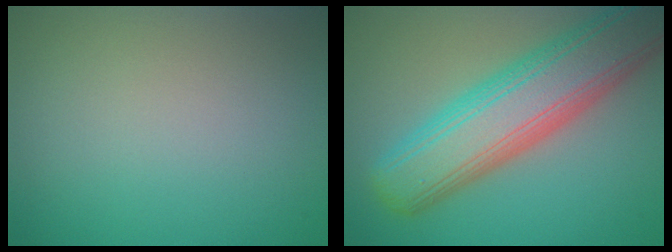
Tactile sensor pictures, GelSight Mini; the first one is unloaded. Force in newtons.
{"total": 9.9, "press": 9.9, "slide": 0.5}